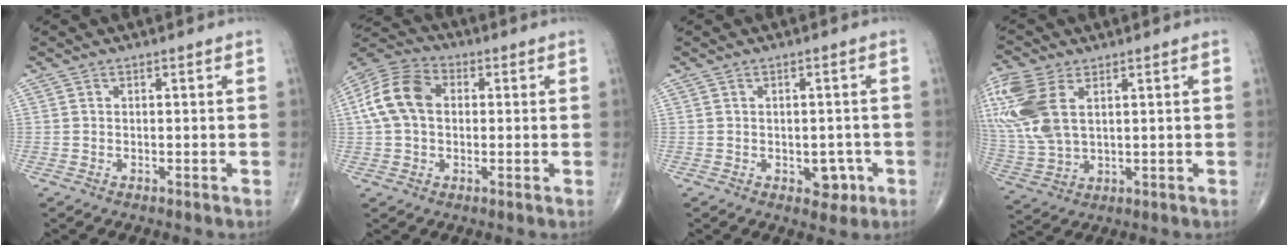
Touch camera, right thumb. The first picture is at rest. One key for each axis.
{"total": 11.4, "fx": 1.3, "fy": 8.1, "fz": 8.0, "tx": -0.158, "ty": 0.030, "tz": 0.014}
{"total": 3.9, "fx": -1.3, "fy": 2.6, "fz": 2.6, "tx": -0.004, "ty": 0.004, "tz": -0.012}
{"total": 15.6, "fx": 5.0, "fy": 9.0, "fz": 11.7, "tx": -0.292, "ty": -0.005, "tz": 0.103}